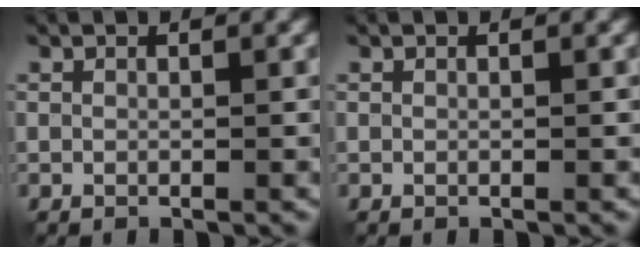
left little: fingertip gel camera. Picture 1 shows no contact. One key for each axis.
{"total": 0.0}